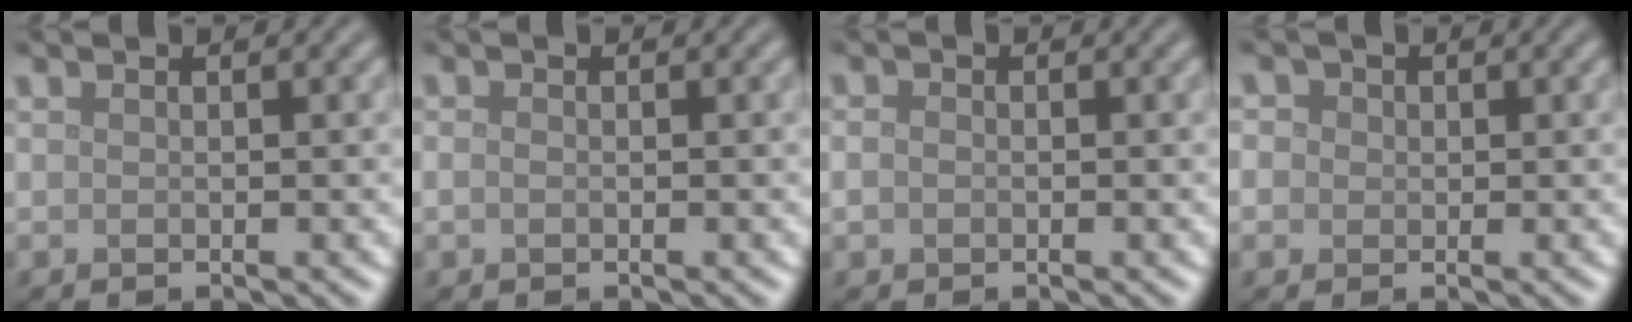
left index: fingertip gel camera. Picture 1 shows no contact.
{"total": 0.6, "force": [-0.2, 0.4, 0.4], "torque": [-0.012, 0.000, -0.004]}
{"total": 0.9, "force": [-0.1, 0.7, 0.4], "torque": [-0.009, 0.000, -0.005]}
{"total": 3.4, "force": [1.1, 2.9, 1.4], "torque": [-0.016, 0.023, -0.008]}